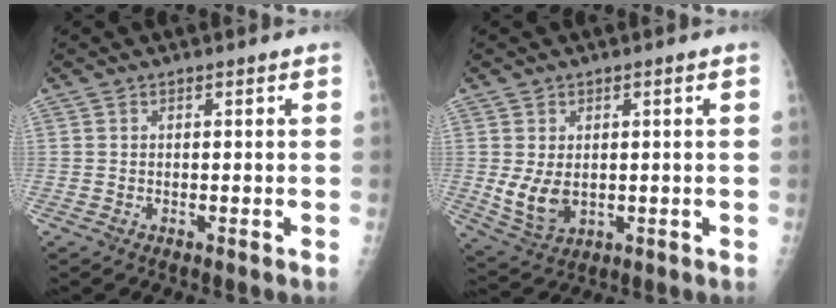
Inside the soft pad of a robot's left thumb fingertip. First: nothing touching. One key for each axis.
{"total": 6.6, "fx": 0.0, "fy": 4.5, "fz": 4.8, "tx": -0.081, "ty": -0.010, "tz": 0.016}